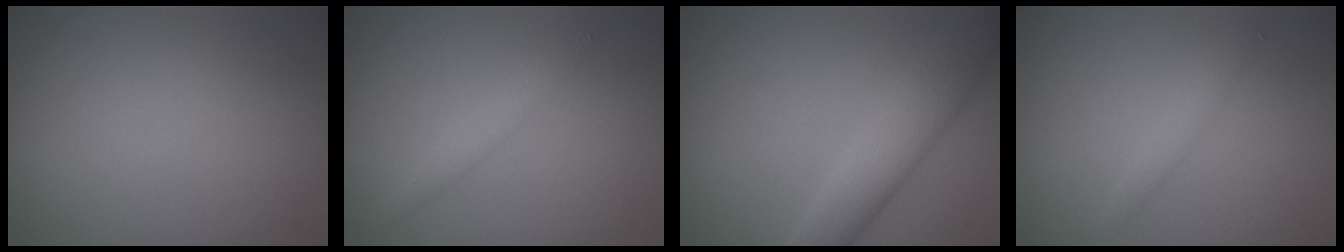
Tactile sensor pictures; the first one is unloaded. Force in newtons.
{"total": 2.2, "press": 2.2, "slide": 0.0}
{"total": 4.9, "press": 4.9, "slide": 0.1}
{"total": 1.1, "press": 1.1, "slide": 0.1}